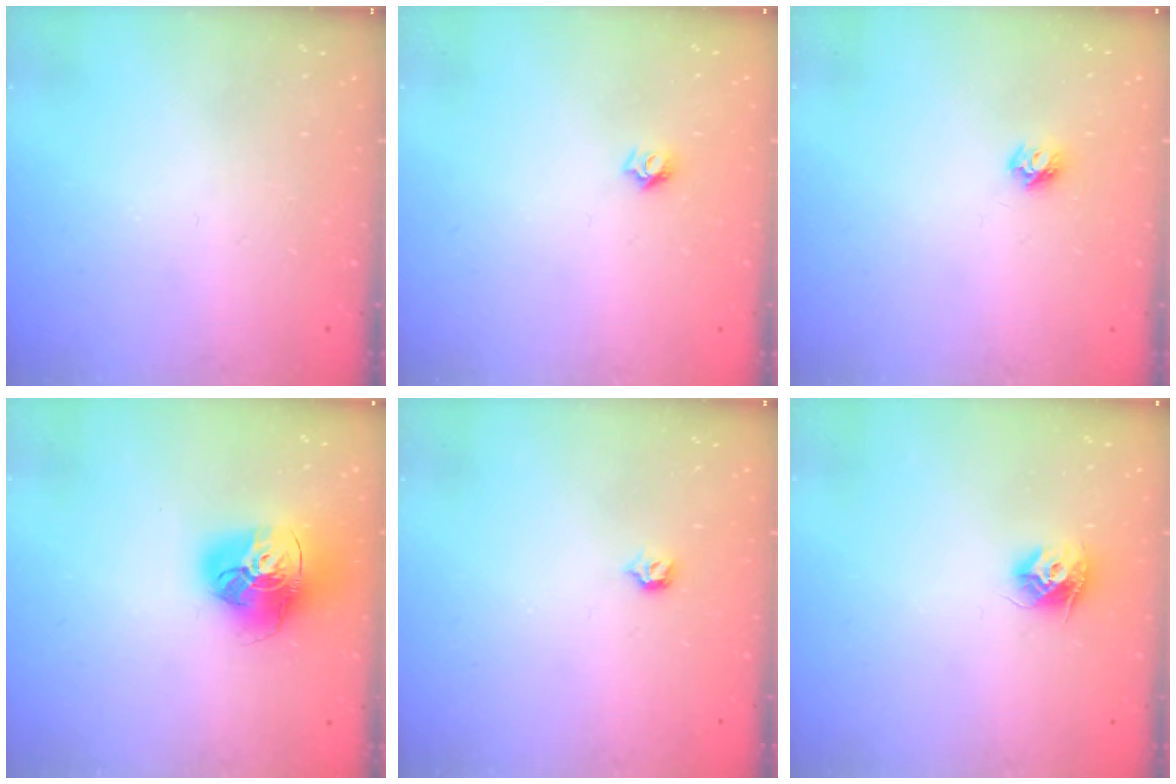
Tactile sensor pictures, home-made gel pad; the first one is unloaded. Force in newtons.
{"total": 5.5, "press": 5.5, "slide": 0.5}
{"total": 5.5, "press": 5.5, "slide": 0.3}
{"total": 18.3, "press": 18.2, "slide": 2.1}
{"total": 4.0, "press": 4.0, "slide": 0.8}
{"total": 9.1, "press": 9.1, "slide": 0.3}